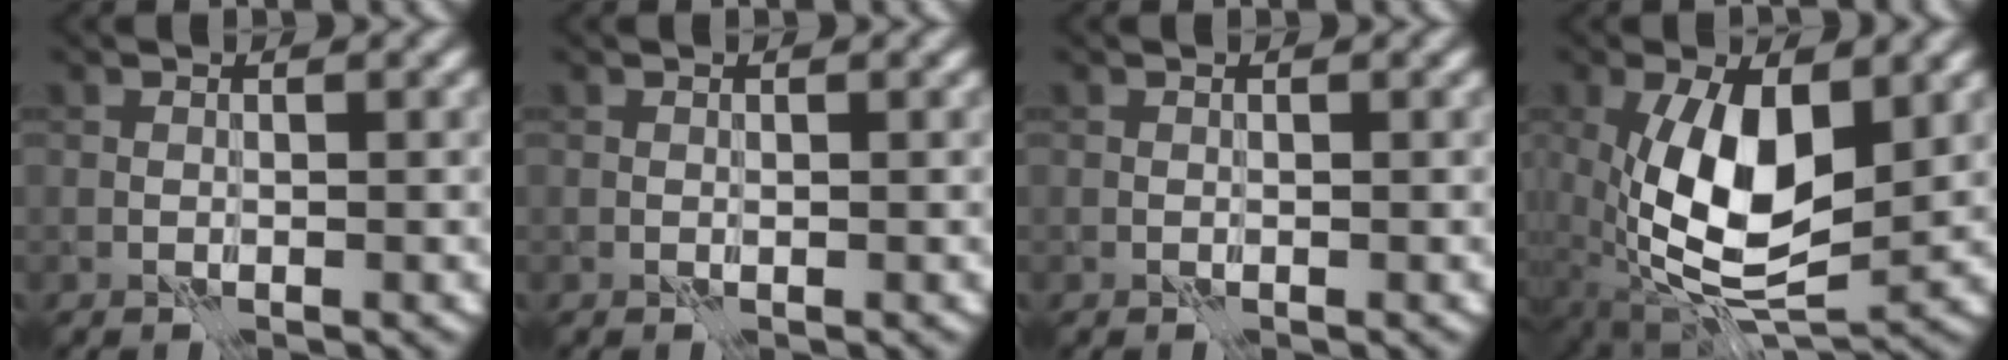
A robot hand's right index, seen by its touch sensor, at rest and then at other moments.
{"total": 0.0}
{"total": 0.0}
{"total": 11.0, "force": [0.3, 5.3, 9.6], "torque": [-0.180, -0.010, 0.006]}